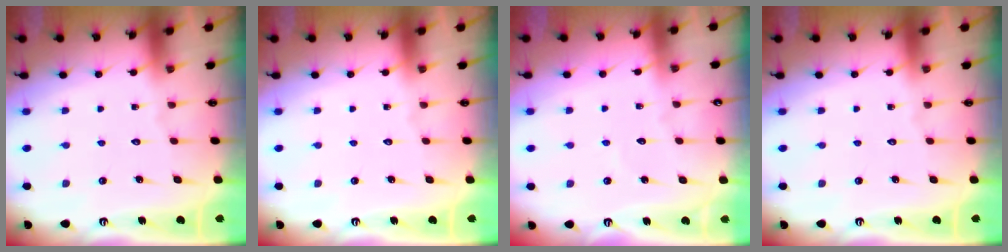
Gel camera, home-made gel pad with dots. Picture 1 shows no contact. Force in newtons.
{"total": 0.0}
{"total": 2.7, "press": 2.7, "slide": 0.2}
{"total": 0.0}